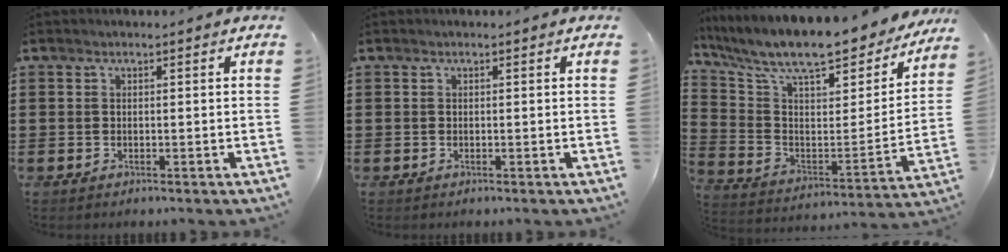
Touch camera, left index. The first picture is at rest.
{"total": 0.0}
{"total": 10.6, "force": [9.1, 2.0, 5.0], "torque": [-0.123, -0.071, 0.150]}